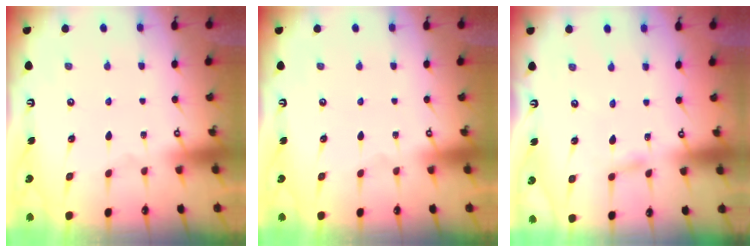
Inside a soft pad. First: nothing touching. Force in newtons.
{"total": 0.0}
{"total": 2.3, "press": 2.2, "slide": 0.2}